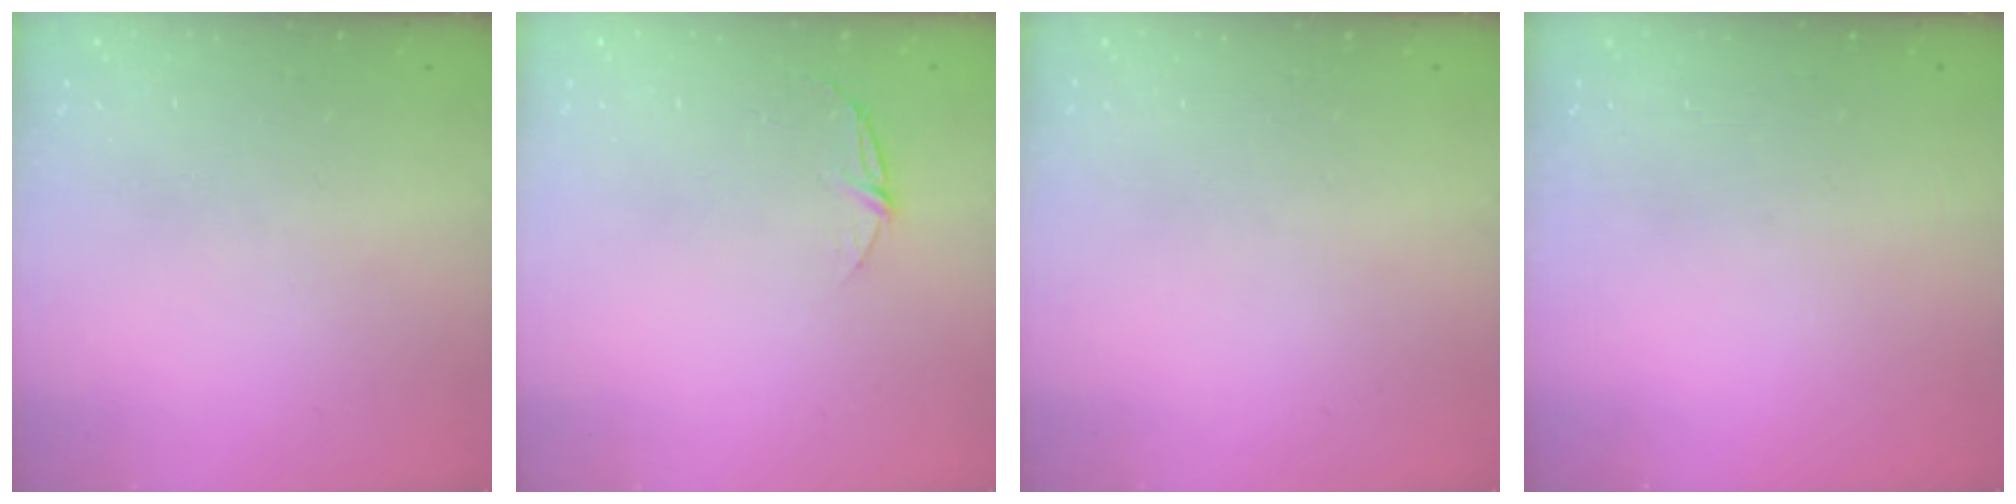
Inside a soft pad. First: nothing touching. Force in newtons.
{"total": 4.9, "press": 4.9, "slide": 0.6}
{"total": 0.0}
{"total": 0.0}